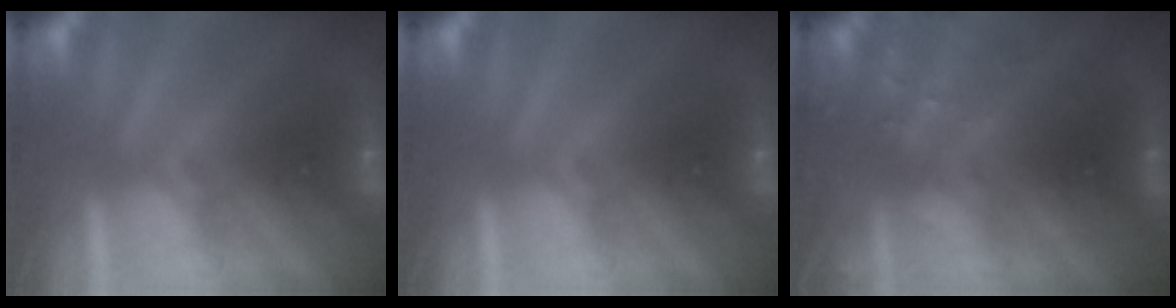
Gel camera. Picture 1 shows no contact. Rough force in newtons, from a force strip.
{"total": 0.0}
{"total": 6.7}